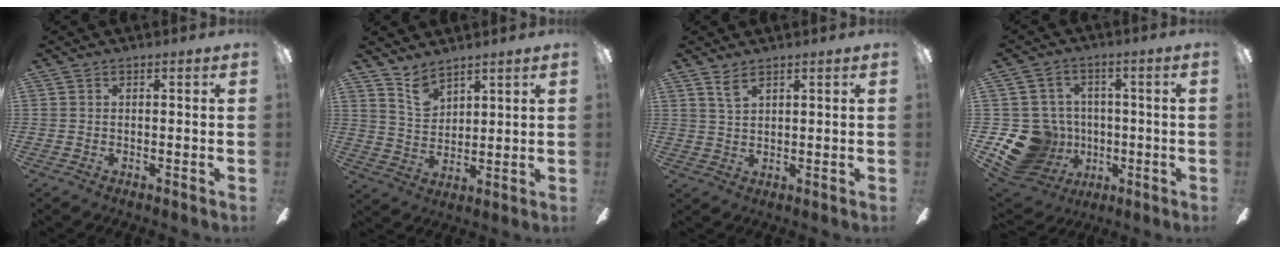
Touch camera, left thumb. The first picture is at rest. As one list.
[{"total": 6.5, "force": [5.4, 3.2, 1.8], "torque": [-0.037, -0.026, 0.102]}, {"total": 3.2, "force": [2.4, 1.1, 1.7], "torque": [-0.039, 0.000, 0.044]}, {"total": 14.5, "force": [-3.8, 13.1, 5.1], "torque": [-0.121, 0.022, -0.052]}]